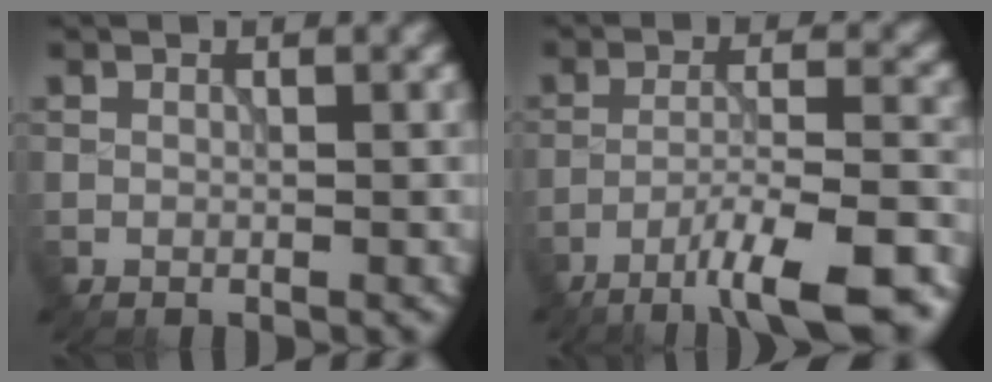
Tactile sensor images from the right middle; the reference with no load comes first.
{"total": 9.5, "force": [-6.2, 1.7, 7.0], "torque": [-0.109, 0.004, -0.100]}